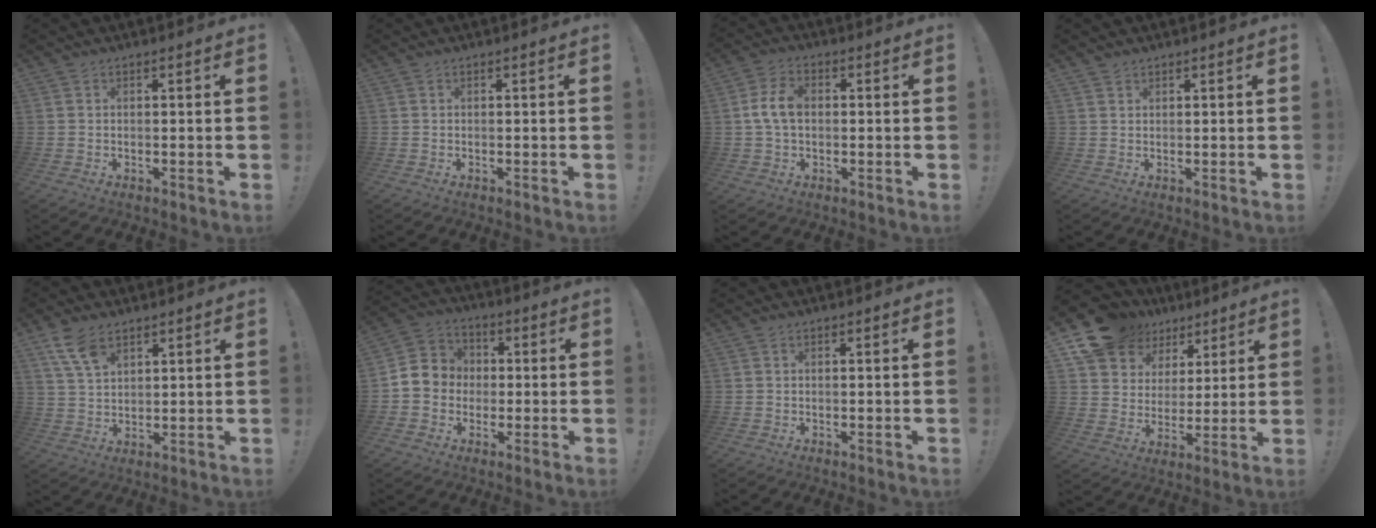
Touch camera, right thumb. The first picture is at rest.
{"total": 0.0}
{"total": 7.5, "force": [0.3, 4.7, 5.8], "torque": [-0.115, 0.012, 0.008]}
{"total": 1.3, "force": [1.1, 0.6, 0.2], "torque": [-0.004, -0.003, 0.022]}
{"total": 8.0, "force": [5.1, 4.1, 4.7], "torque": [-0.095, -0.017, 0.099]}
{"total": 8.7, "force": [-1.0, 8.4, 2.2], "torque": [-0.035, 0.021, -0.010]}
{"total": 0.0}
{"total": 14.7, "force": [9.8, 10.1, 4.2], "torque": [-0.081, -0.065, 0.197]}